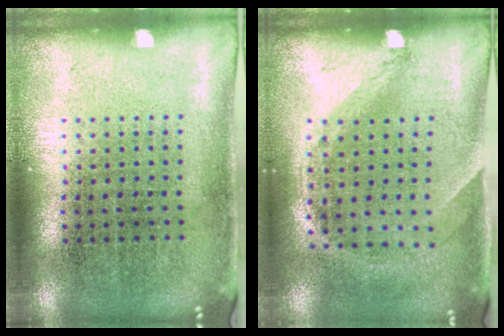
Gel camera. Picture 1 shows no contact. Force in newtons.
{"total": 1.4, "press": 1.0, "slide": 1.0}